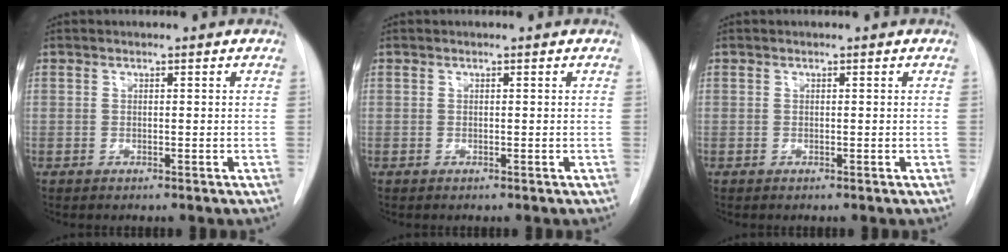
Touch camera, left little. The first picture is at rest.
{"total": 0.0}
{"total": 0.0}